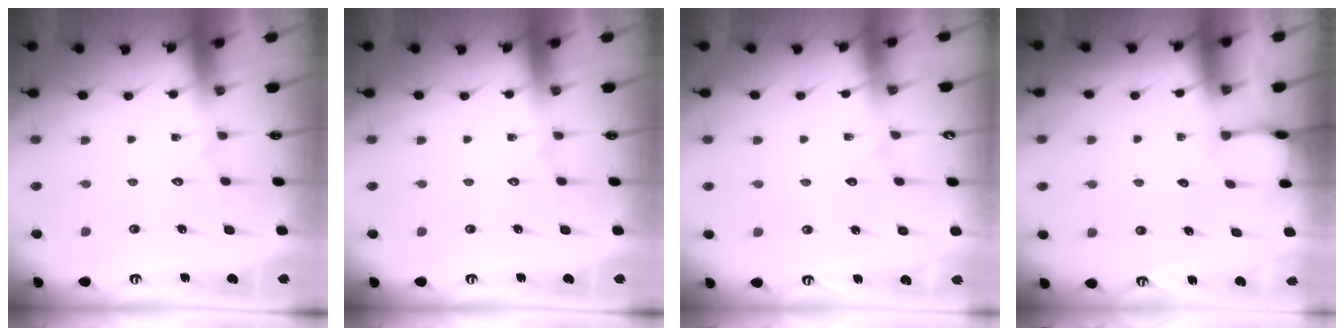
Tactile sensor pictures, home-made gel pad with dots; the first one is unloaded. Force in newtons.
{"total": 0.0}
{"total": 2.4, "press": 2.4, "slide": 0.2}
{"total": 2.7, "press": 2.7, "slide": 0.4}